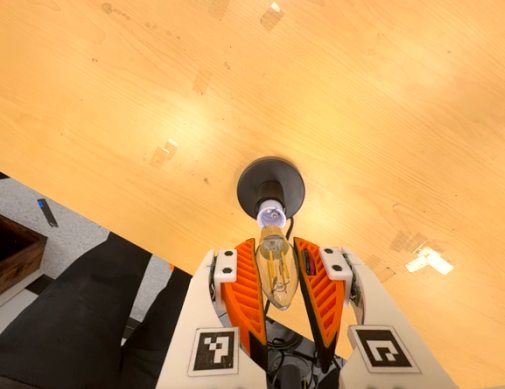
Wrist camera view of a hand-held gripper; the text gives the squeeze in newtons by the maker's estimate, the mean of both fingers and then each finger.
{"total": 12.6, "left": 12.6, "right": 12.6}